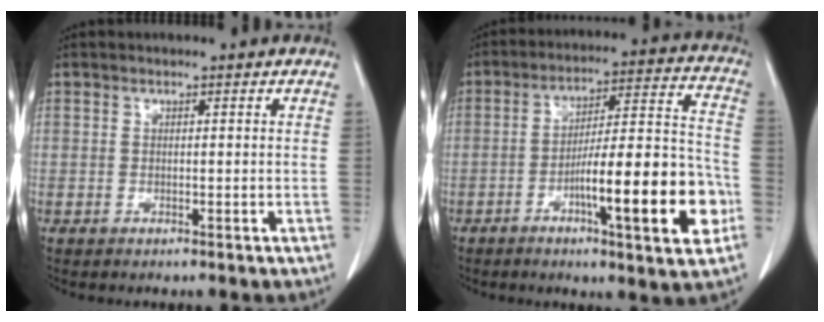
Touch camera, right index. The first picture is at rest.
{"total": 17.2, "force": [-5.8, 1.9, 16.1], "torque": [-0.244, 0.010, -0.086]}